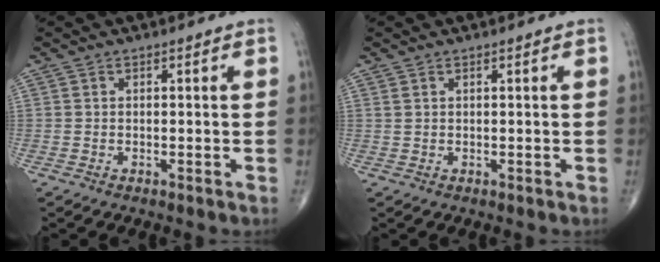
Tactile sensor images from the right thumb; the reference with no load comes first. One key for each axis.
{"total": 0.6, "fx": 0.4, "fy": 0.2, "fz": 0.4, "tx": -0.010, "ty": 0.005, "tz": 0.011}